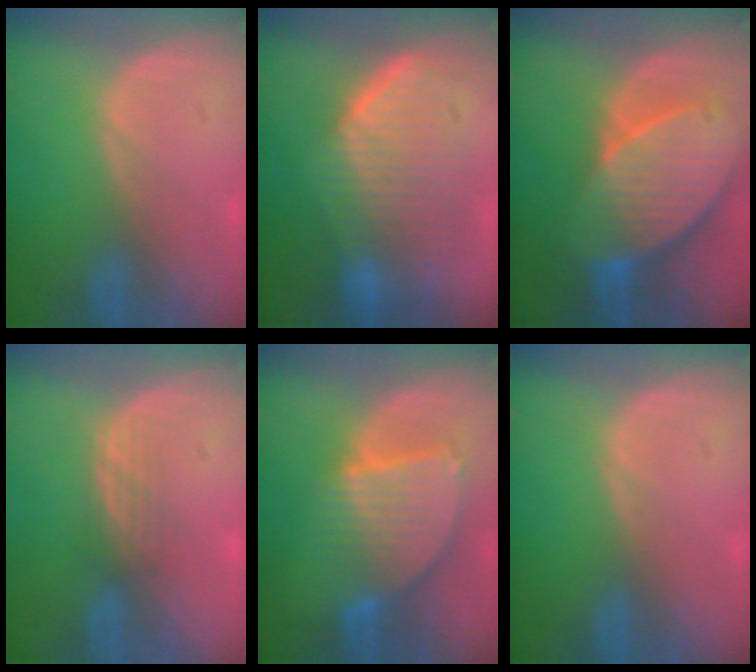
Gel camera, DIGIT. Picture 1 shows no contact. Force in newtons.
{"total": 10.0, "press": 9.0, "slide": 4.4}
{"total": 10.6, "press": 9.4, "slide": 5.0}
{"total": 2.4, "press": 2.3, "slide": 0.5}
{"total": 8.7, "press": 7.5, "slide": 4.4}
{"total": 0.0}